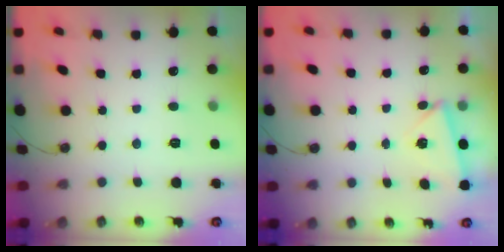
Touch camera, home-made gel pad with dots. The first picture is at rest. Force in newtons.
{"total": 2.9, "press": 2.8, "slide": 0.6}